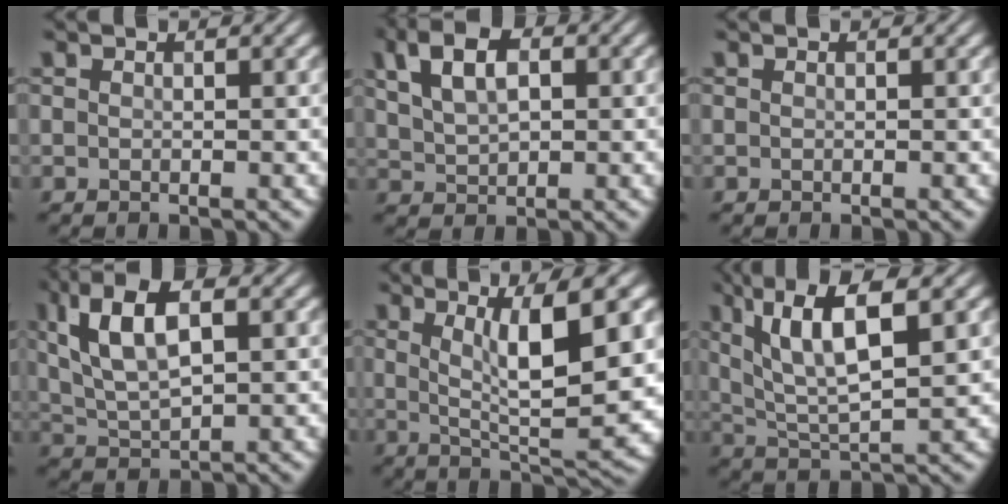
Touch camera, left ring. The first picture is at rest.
{"total": 6.0, "force": [2.3, 3.4, 4.4], "torque": [-0.086, 0.019, 0.031]}
{"total": 0.0}
{"total": 8.1, "force": [2.6, 3.7, 6.8], "torque": [-0.136, 0.017, 0.046]}
{"total": 9.3, "force": [2.3, 2.2, 8.7], "torque": [-0.132, -0.008, 0.046]}
{"total": 9.1, "force": [3.7, 2.7, 7.9], "torque": [-0.144, 0.008, 0.069]}